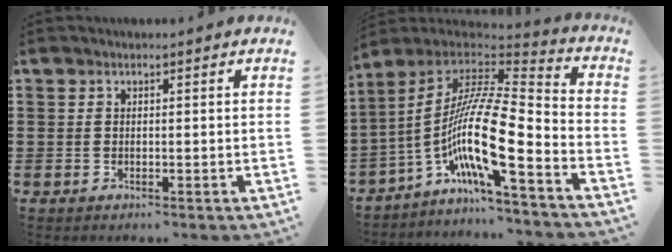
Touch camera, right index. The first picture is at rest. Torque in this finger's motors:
{"motor_torque": [2.14, 0.00, 1.06, 0.17]}